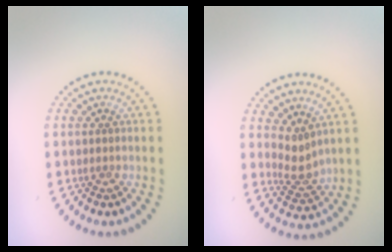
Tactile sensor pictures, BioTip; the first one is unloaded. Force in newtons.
{"total": 2.1, "press": 1.5, "slide": 1.5}